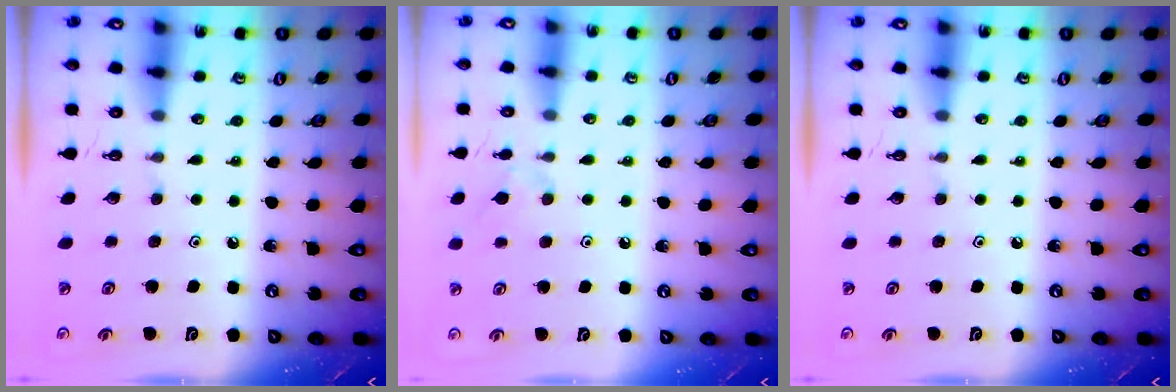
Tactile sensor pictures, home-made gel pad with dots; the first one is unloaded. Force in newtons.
{"total": 4.2, "press": 4.2, "slide": 0.7}
{"total": 0.0}